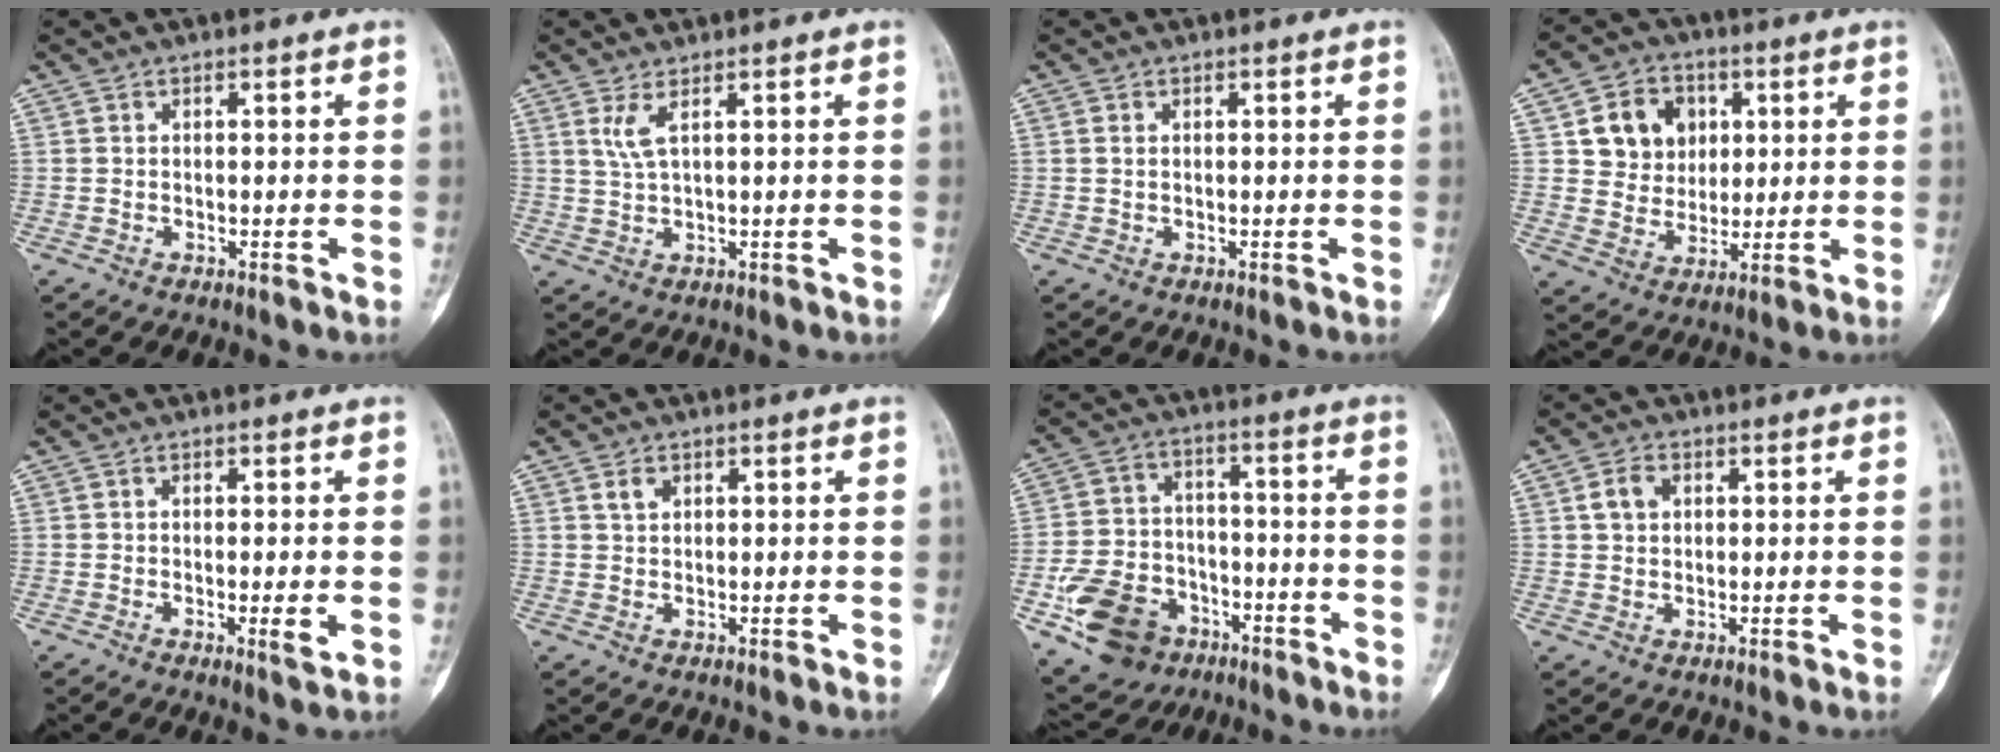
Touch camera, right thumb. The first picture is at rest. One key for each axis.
{"total": 3.2, "fx": 1.5, "fy": 0.5, "fz": 2.7, "tx": -0.068, "ty": -0.008, "tz": 0.040}
{"total": 0.8, "fx": 0.2, "fy": 0.4, "fz": 0.6, "tx": -0.017, "ty": 0.004, "tz": 0.007}
{"total": 10.8, "fx": 3.3, "fy": 9.3, "fz": 4.5, "tx": -0.028, "ty": -0.008, "tz": 0.058}
{"total": 2.9, "fx": -0.5, "fy": 0.3, "fz": 2.8, "tx": -0.046, "ty": -0.009, "tz": -0.009}
{"total": 2.0, "fx": 1.0, "fy": 1.3, "fz": 1.1, "tx": -0.014, "ty": -0.001, "tz": 0.020}
{"total": 15.8, "fx": -7.5, "fy": 11.7, "fz": 7.4, "tx": -0.121, "ty": 0.049, "tz": -0.118}
{"total": 3.7, "fx": 1.1, "fy": 2.8, "fz": 2.2, "tx": -0.035, "ty": 0.004, "tz": 0.020}